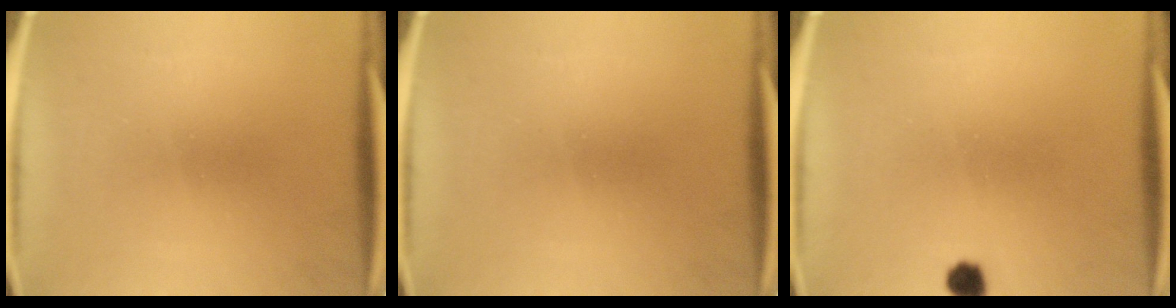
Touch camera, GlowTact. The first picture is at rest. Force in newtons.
{"total": 0.0}
{"total": 2.4}